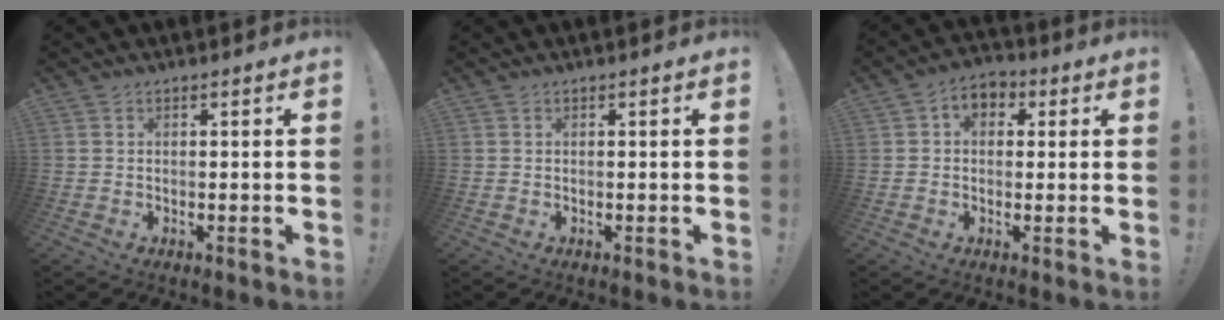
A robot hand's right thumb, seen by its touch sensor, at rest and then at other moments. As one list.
[{"total": 0.0}, {"total": 5.8, "force": [1.1, 4.7, 3.1], "torque": [-0.041, 0.004, 0.023]}]